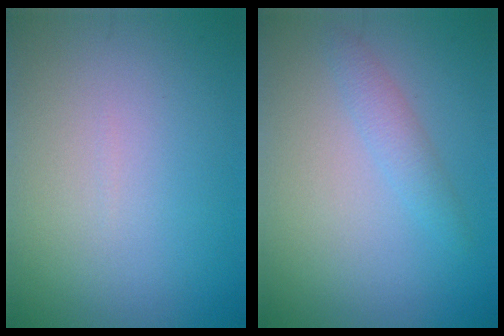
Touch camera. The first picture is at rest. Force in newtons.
{"total": 1.7, "press": 1.7, "slide": 0.1}